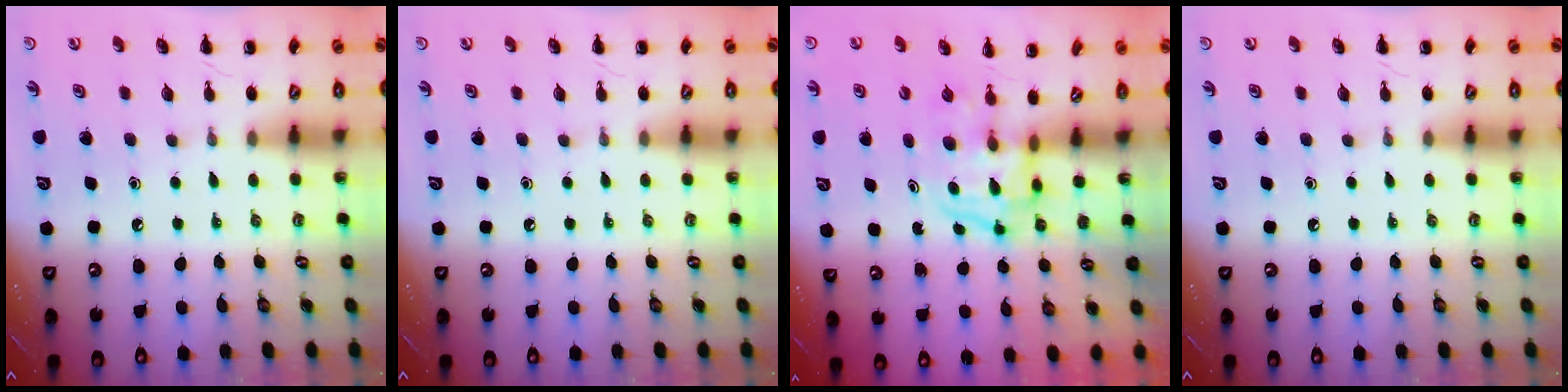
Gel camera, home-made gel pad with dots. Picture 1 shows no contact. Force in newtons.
{"total": 0.0}
{"total": 3.8, "press": 3.7, "slide": 0.5}
{"total": 0.0}